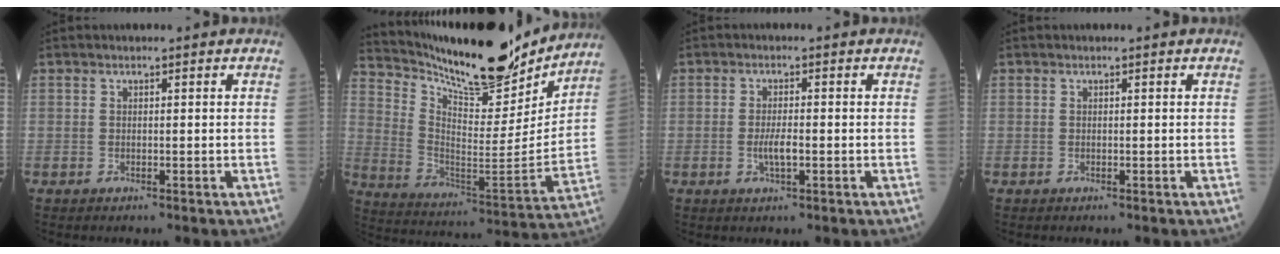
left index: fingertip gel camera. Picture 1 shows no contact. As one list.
[{"total": 22.0, "force": [19.8, 3.9, 8.9], "torque": [-0.161, -0.039, 0.307]}, {"total": 2.7, "force": [-0.6, 0.6, 2.6], "torque": [-0.055, -0.001, -0.011]}, {"total": 0.0}]